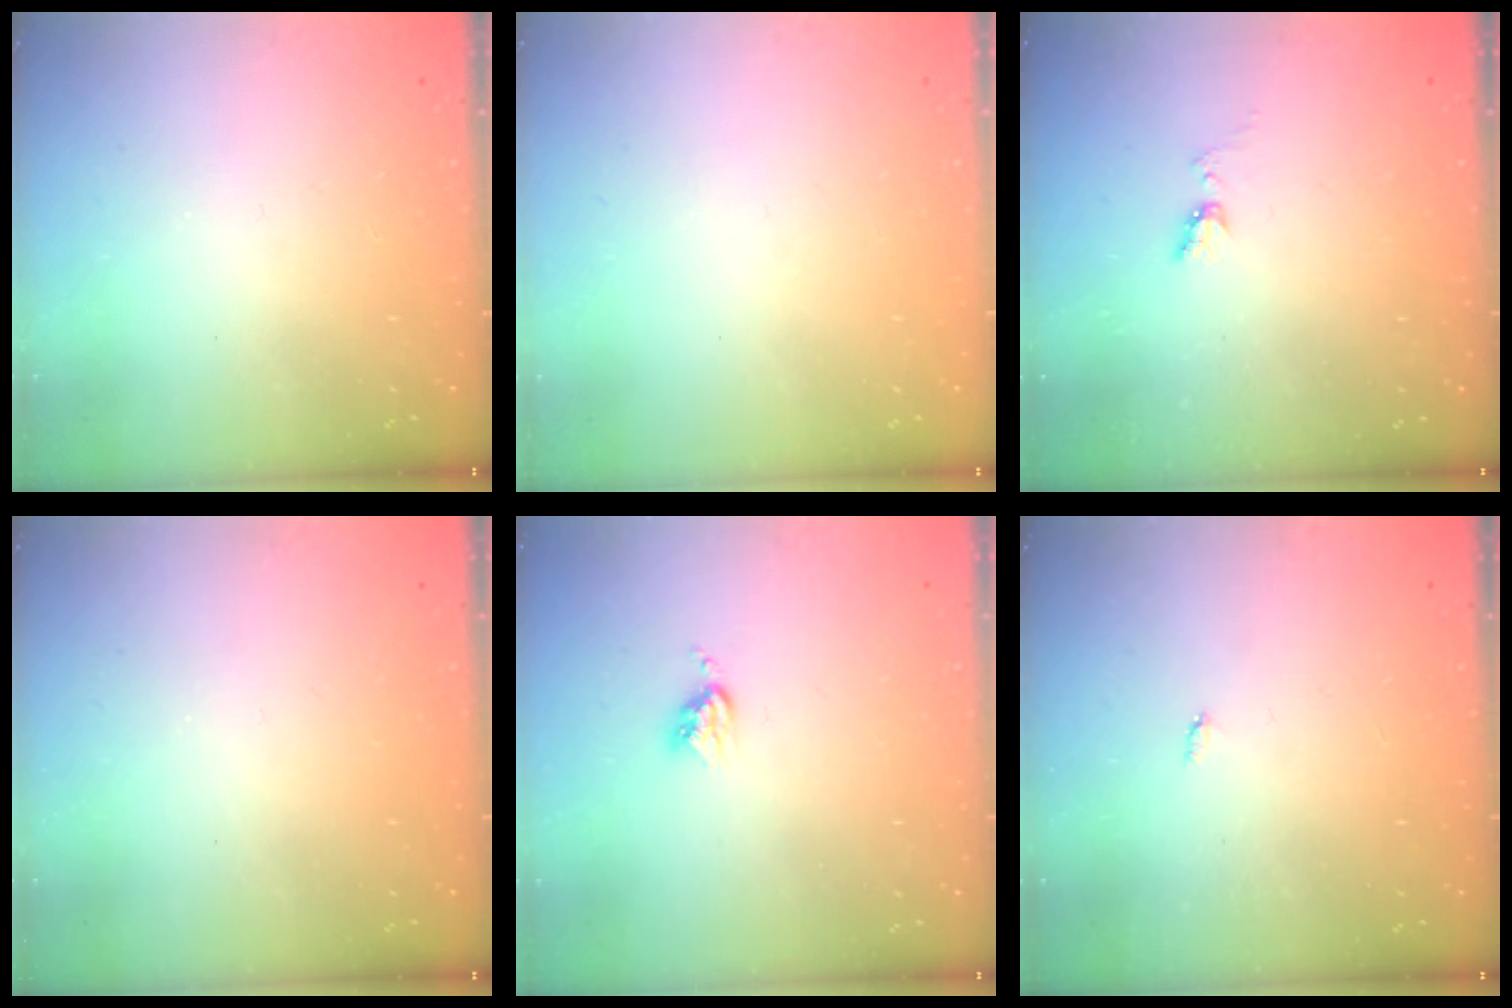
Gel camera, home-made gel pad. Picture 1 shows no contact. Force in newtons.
{"total": 0.0}
{"total": 4.0, "press": 3.9, "slide": 0.5}
{"total": 0.0}
{"total": 3.8, "press": 3.8, "slide": 0.5}
{"total": 2.1, "press": 2.1, "slide": 0.4}